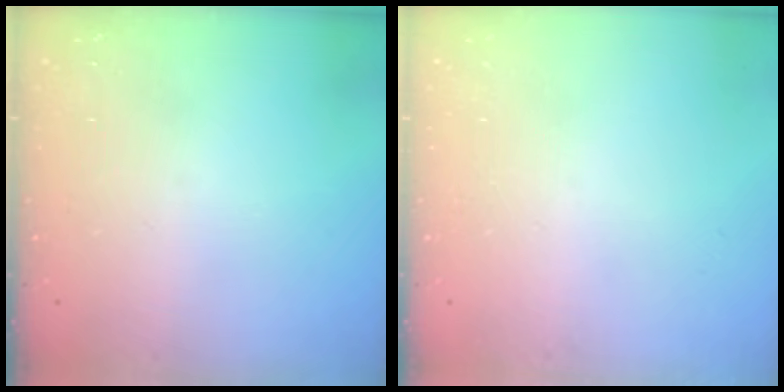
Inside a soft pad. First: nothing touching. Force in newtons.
{"total": 0.0}